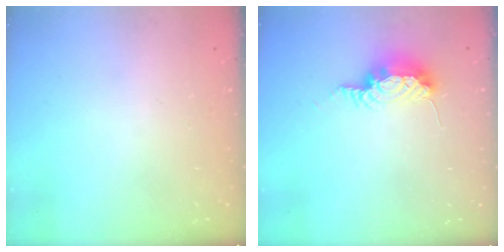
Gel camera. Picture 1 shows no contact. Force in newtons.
{"total": 8.1, "press": 7.8, "slide": 2.1}